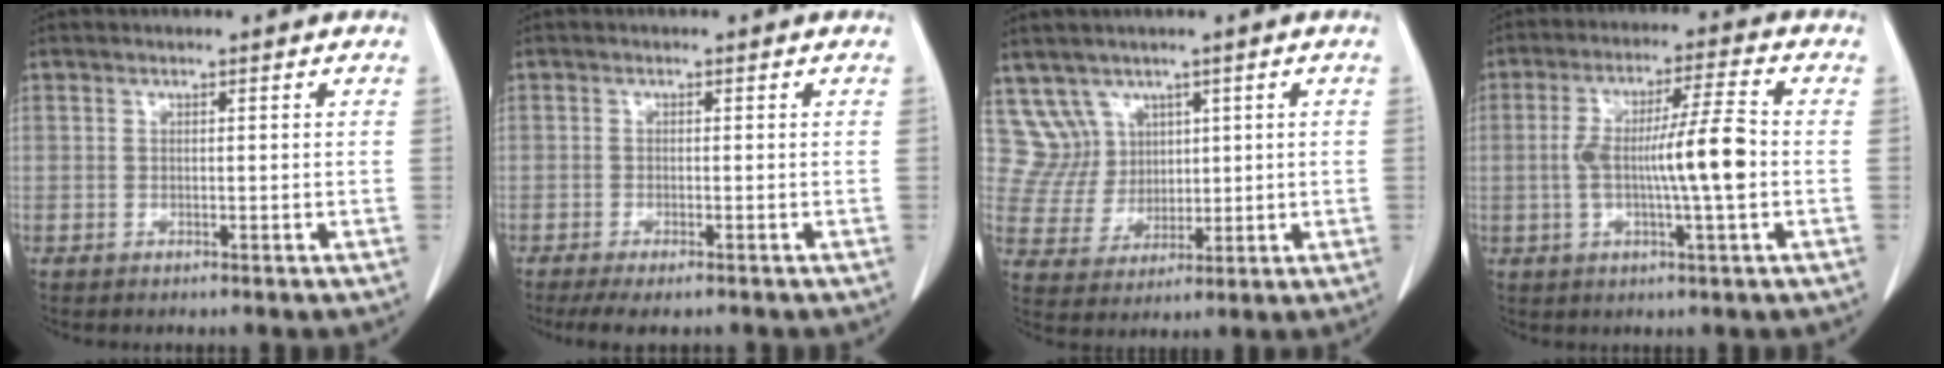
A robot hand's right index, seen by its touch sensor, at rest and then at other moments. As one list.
[{"total": 5.7, "force": [-4.6, 1.2, 3.2], "torque": [-0.043, -0.011, -0.068]}, {"total": 6.5, "force": [3.8, 5.3, -0.5], "torque": [0.004, 0.018, 0.089]}, {"total": 9.9, "force": [-1.0, 0.3, 9.9], "torque": [-0.180, 0.011, -0.019]}]